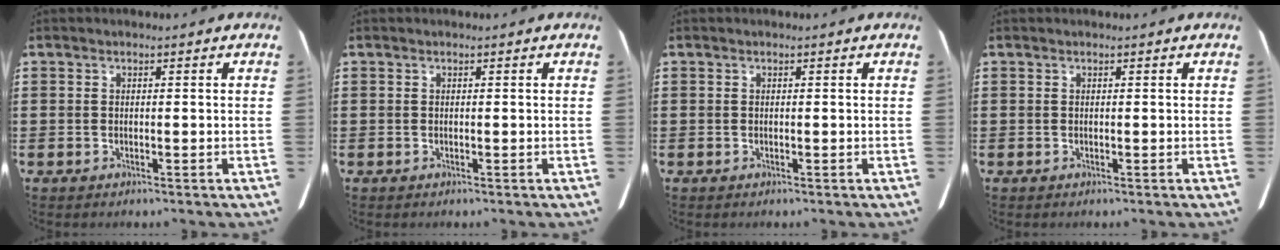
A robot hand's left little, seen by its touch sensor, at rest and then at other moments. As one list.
[{"total": 0.0}, {"total": 0.0}, {"total": 0.0}]